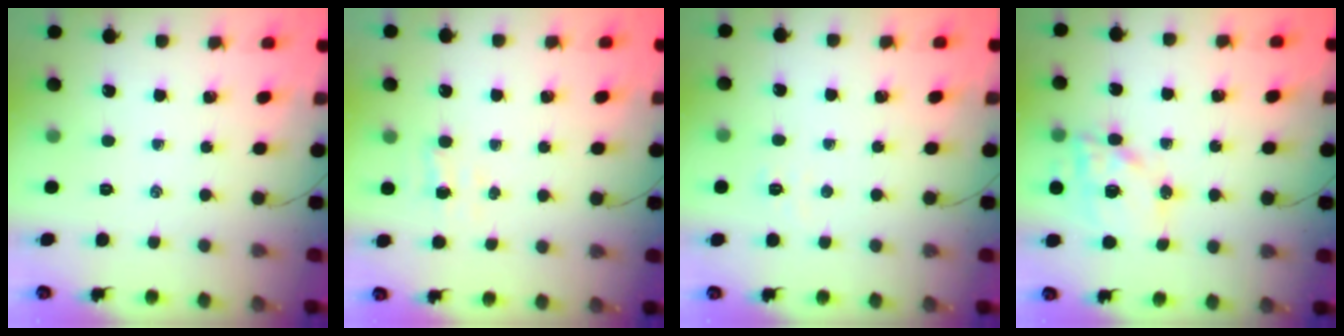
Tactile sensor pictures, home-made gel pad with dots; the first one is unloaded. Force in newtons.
{"total": 2.5, "press": 2.3, "slide": 0.8}
{"total": 2.3, "press": 2.2, "slide": 0.7}
{"total": 15.2, "press": 14.9, "slide": 3.0}